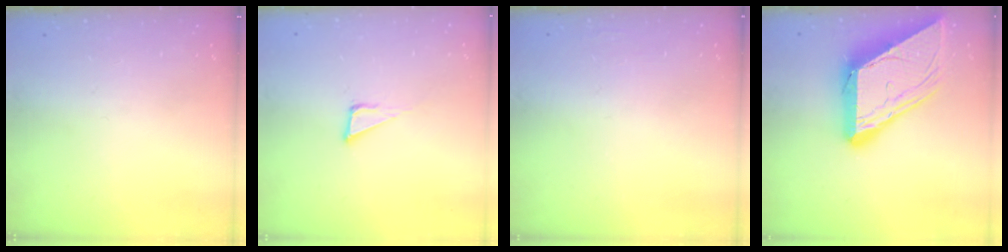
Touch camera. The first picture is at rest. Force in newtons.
{"total": 3.8, "press": 3.8, "slide": 0.2}
{"total": 1.8, "press": 1.7, "slide": 0.4}
{"total": 17.5, "press": 17.4, "slide": 1.7}